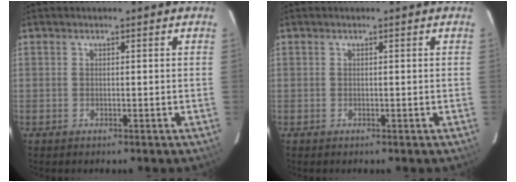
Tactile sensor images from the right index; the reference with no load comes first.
{"total": 0.0}